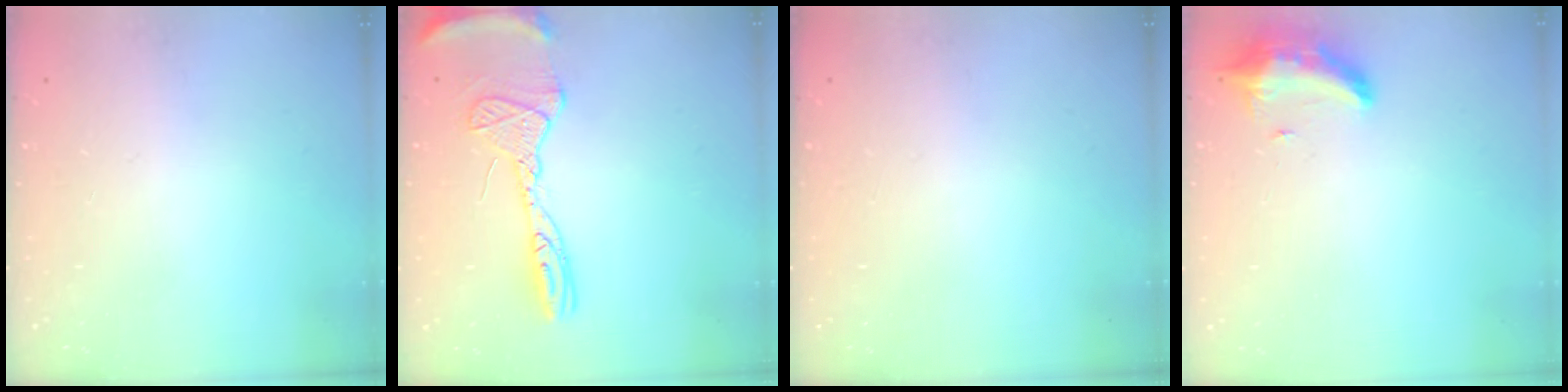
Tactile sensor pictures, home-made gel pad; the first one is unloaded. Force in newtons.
{"total": 14.7, "press": 14.6, "slide": 1.4}
{"total": 0.0}
{"total": 8.3, "press": 8.2, "slide": 1.5}